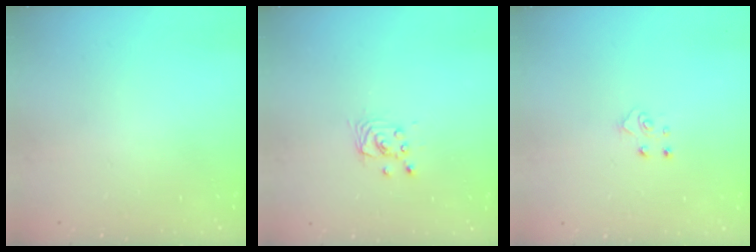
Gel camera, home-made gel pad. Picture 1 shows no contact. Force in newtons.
{"total": 2.8, "press": 2.8, "slide": 0.2}
{"total": 4.3, "press": 4.2, "slide": 0.4}